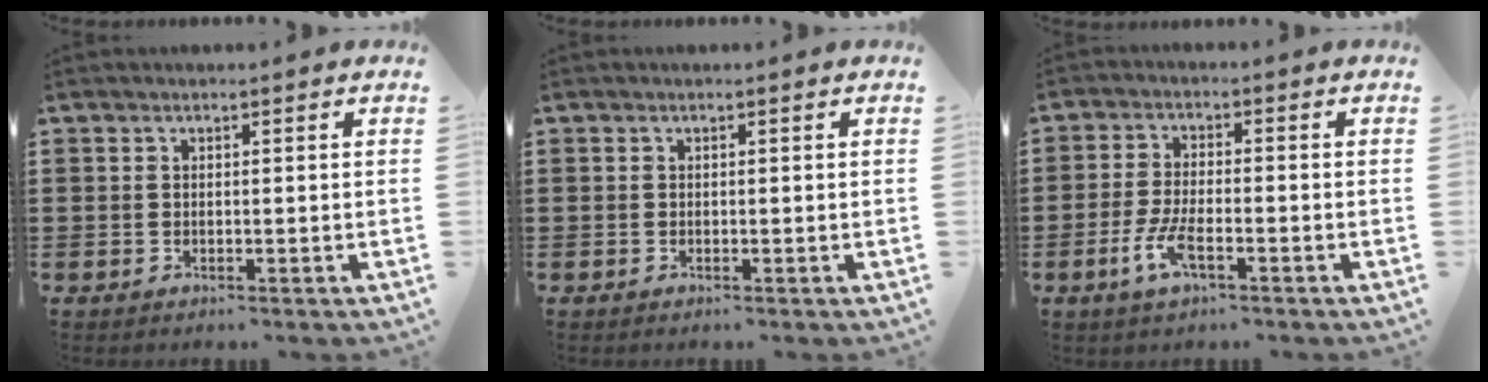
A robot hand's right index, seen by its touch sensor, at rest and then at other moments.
{"total": 0.0}
{"total": 5.1, "force": [-2.4, 1.5, 4.3], "torque": [-0.097, -0.009, -0.049]}